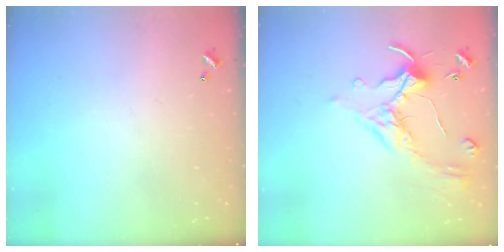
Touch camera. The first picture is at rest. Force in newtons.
{"total": 1.4, "press": 1.2, "slide": 0.7}